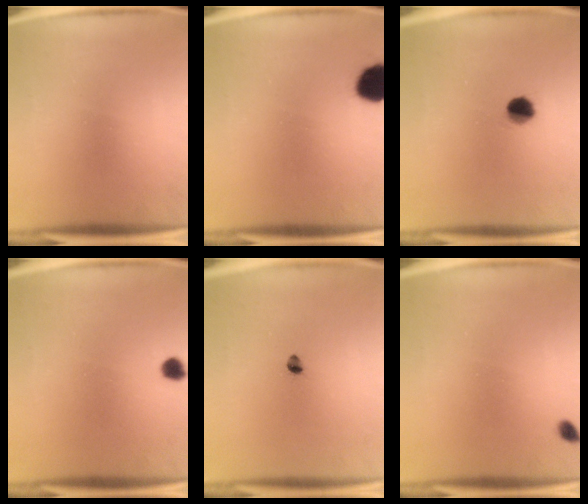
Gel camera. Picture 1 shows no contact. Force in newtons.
{"total": 8.6}
{"total": 4.5}
{"total": 2.0}
{"total": 1.7}
{"total": 1.1}